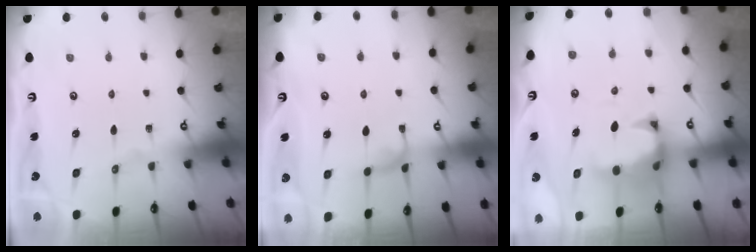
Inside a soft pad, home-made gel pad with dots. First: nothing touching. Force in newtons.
{"total": 2.0, "press": 1.9, "slide": 0.5}
{"total": 3.5, "press": 3.3, "slide": 1.2}